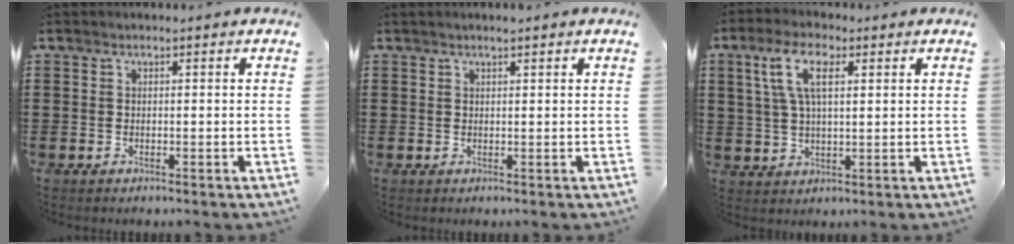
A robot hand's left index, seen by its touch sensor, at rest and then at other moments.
{"total": 1.3, "force": [1.0, 0.1, 0.8], "torque": [-0.017, 0.000, 0.018]}
{"total": 7.3, "force": [2.9, 3.0, 6.1], "torque": [-0.129, 0.012, 0.049]}